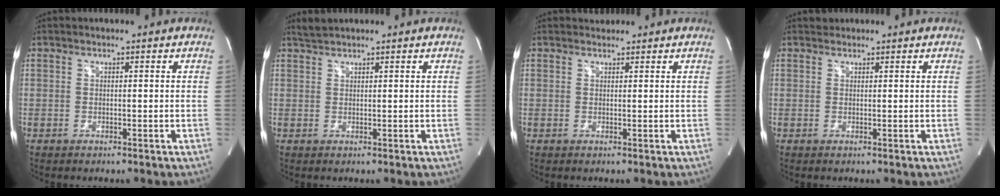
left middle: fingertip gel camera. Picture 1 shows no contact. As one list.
[{"total": 1.6, "force": [1.6, -0.1, 0.2], "torque": [-0.011, 0.009, 0.037]}, {"total": 1.1, "force": [1.0, 0.4, -0.2], "torque": [-0.004, 0.005, 0.015]}, {"total": 0.9, "force": [0.8, 0.3, -0.2], "torque": [-0.006, 0.008, 0.013]}]